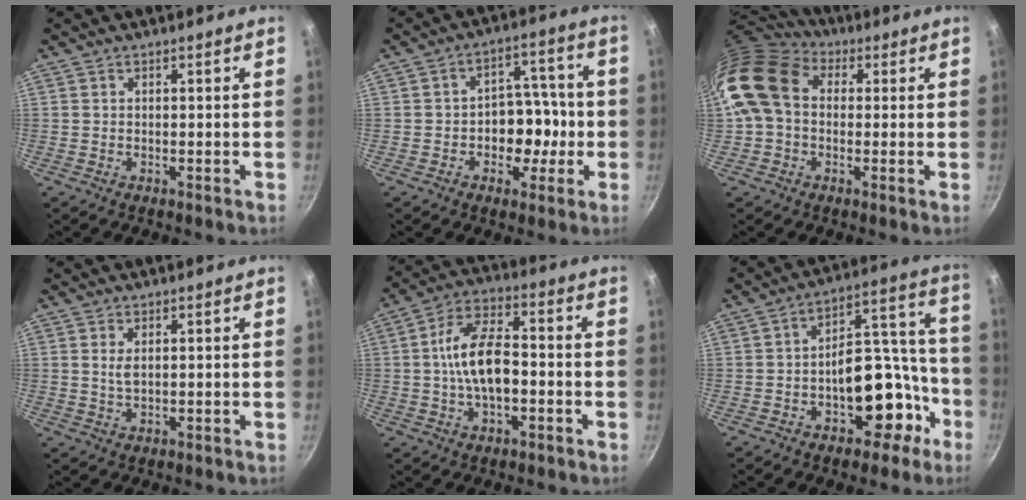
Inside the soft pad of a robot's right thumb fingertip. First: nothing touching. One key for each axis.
{"total": 9.5, "fx": -2.1, "fy": 7.2, "fz": 5.9, "tx": -0.024, "ty": 0.032, "tz": -0.034}
{"total": 13.9, "fx": 1.4, "fy": 10.5, "fz": 9.0, "tx": -0.151, "ty": 0.026, "tz": 0.007}
{"total": 2.1, "fx": 0.6, "fy": 1.0, "fz": 1.8, "tx": -0.034, "ty": -0.005, "tz": 0.012}
{"total": 12.1, "fx": -1.5, "fy": 6.6, "fz": 10.0, "tx": -0.163, "ty": 0.038, "tz": -0.034}
{"total": 15.4, "fx": -6.2, "fy": 9.5, "fz": 10.4, "tx": -0.077, "ty": 0.094, "tz": -0.076}